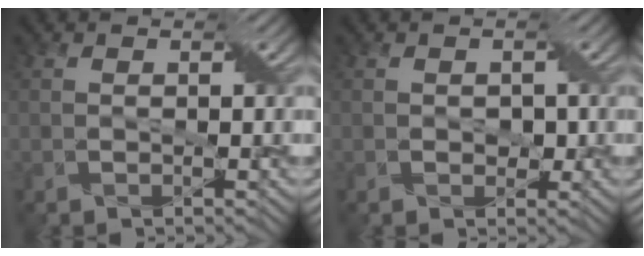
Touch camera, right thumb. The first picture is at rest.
{"total": 1.3, "force": [-0.2, 1.1, 0.7], "torque": [-0.019, -0.006, -0.003]}